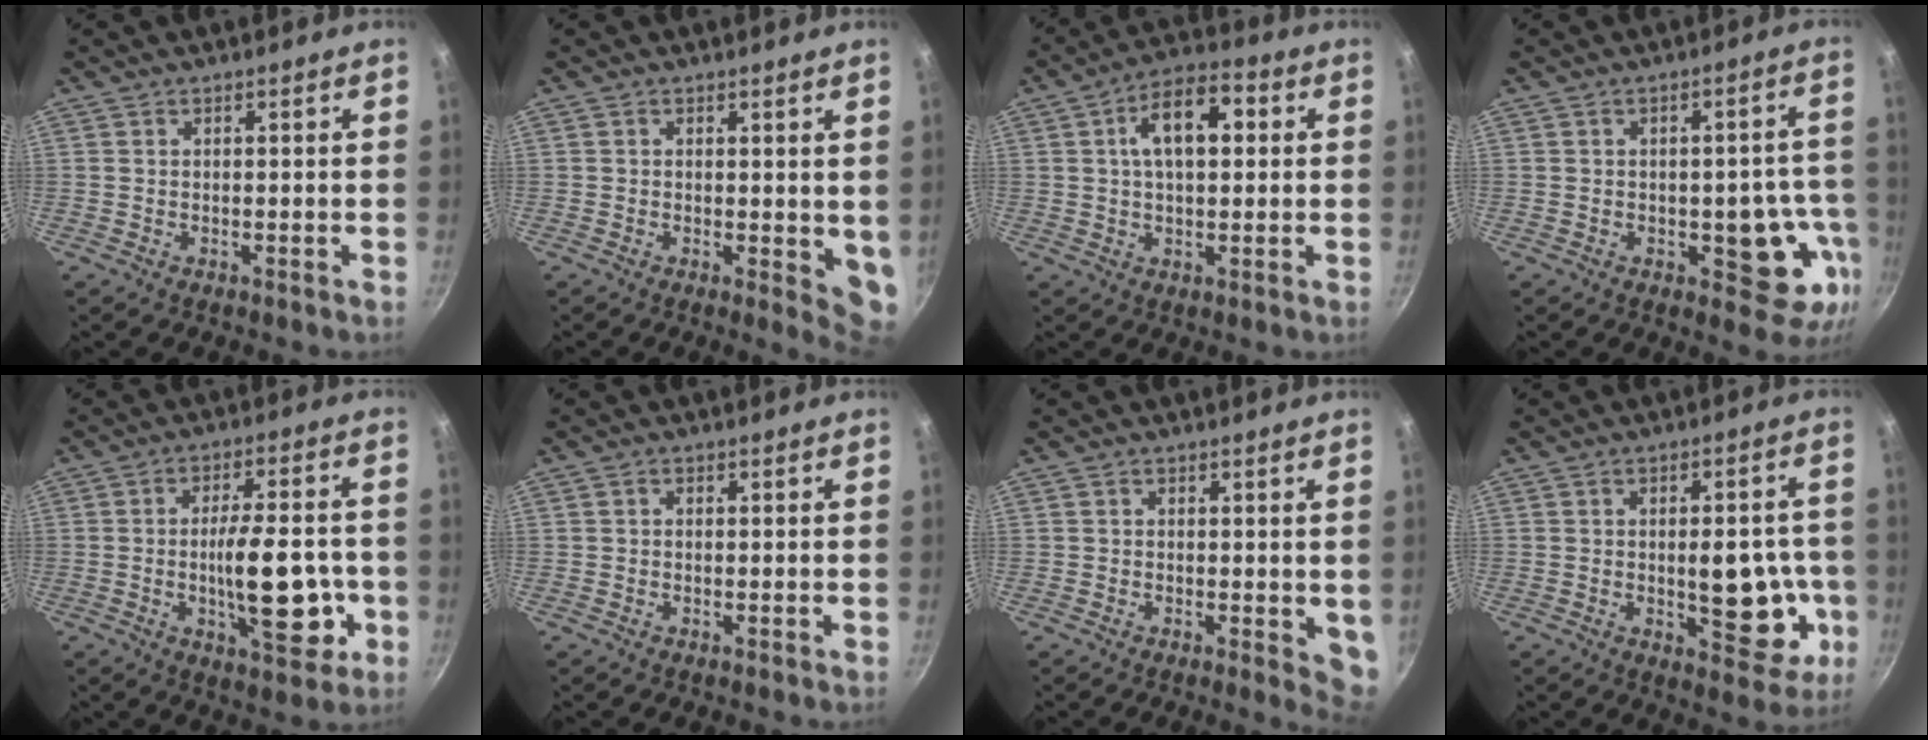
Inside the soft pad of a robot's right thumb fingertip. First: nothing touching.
{"total": 5.1, "force": [0.5, 2.6, 4.3], "torque": [-0.044, -0.012, 0.004]}
{"total": 11.4, "force": [2.3, 6.1, 9.3], "torque": [-0.124, 0.020, 0.026]}
{"total": 10.9, "force": [-3.2, 5.7, 8.7], "torque": [-0.045, 0.016, -0.038]}
{"total": 14.8, "force": [-3.1, 5.7, 13.3], "torque": [-0.176, 0.014, -0.041]}
{"total": 0.7, "force": [0.1, 0.7, 0.3], "torque": [-0.003, 0.004, 0.001]}
{"total": 4.3, "force": [0.0, 2.3, 3.6], "torque": [-0.034, -0.005, 0.000]}
{"total": 12.8, "force": [-1.9, 6.3, 11.0], "torque": [-0.099, 0.006, -0.019]}